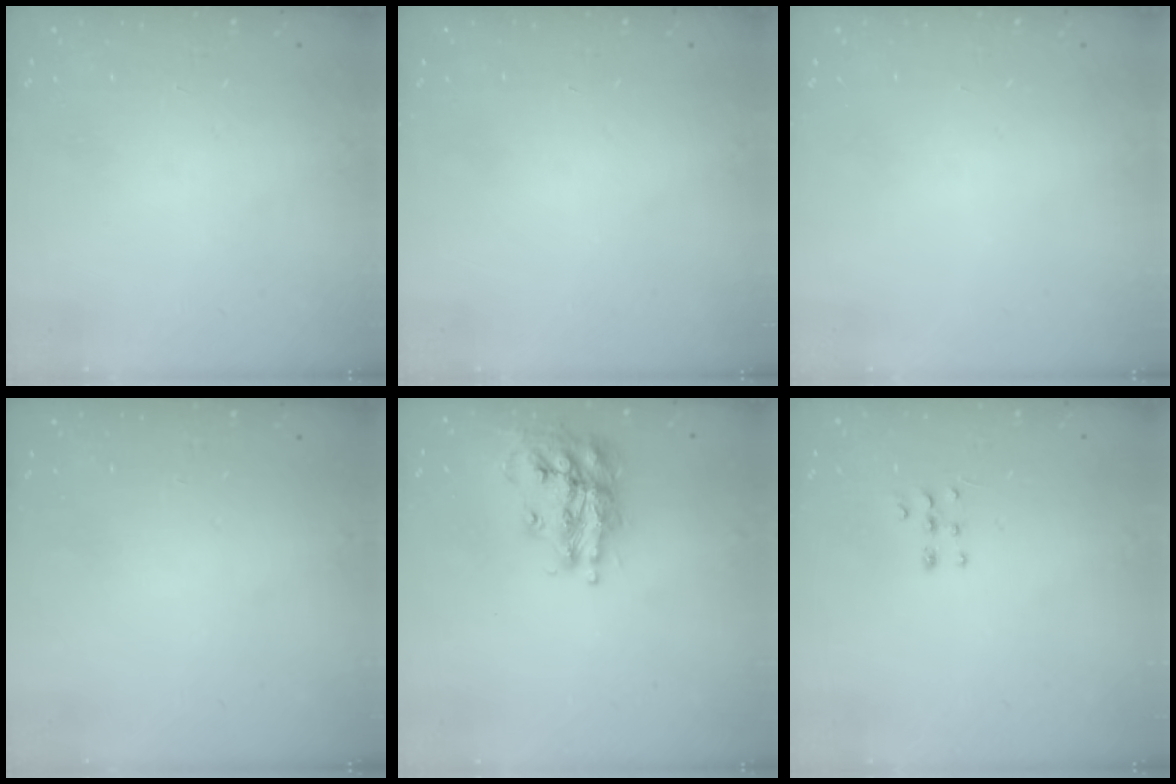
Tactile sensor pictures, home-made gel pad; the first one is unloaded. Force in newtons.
{"total": 0.0}
{"total": 0.0}
{"total": 0.0}
{"total": 17.1, "press": 17.0, "slide": 1.5}
{"total": 5.9, "press": 5.8, "slide": 0.7}